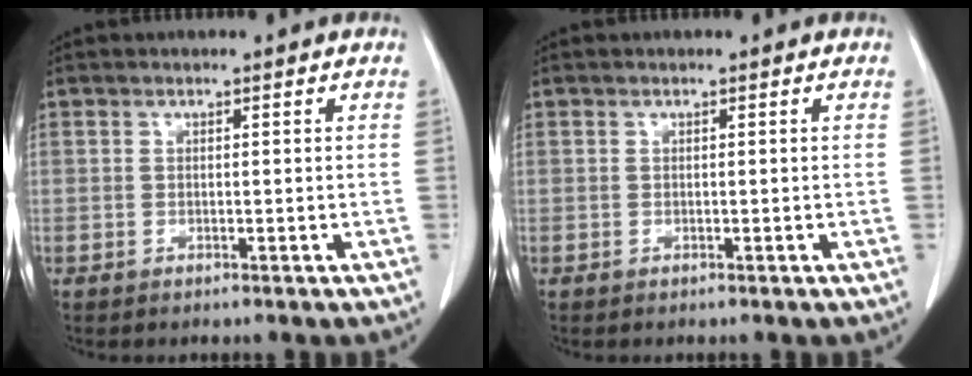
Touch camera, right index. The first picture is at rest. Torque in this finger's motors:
{"motor_torque": [-0.01, 0.00, 0.00, 0.00]}